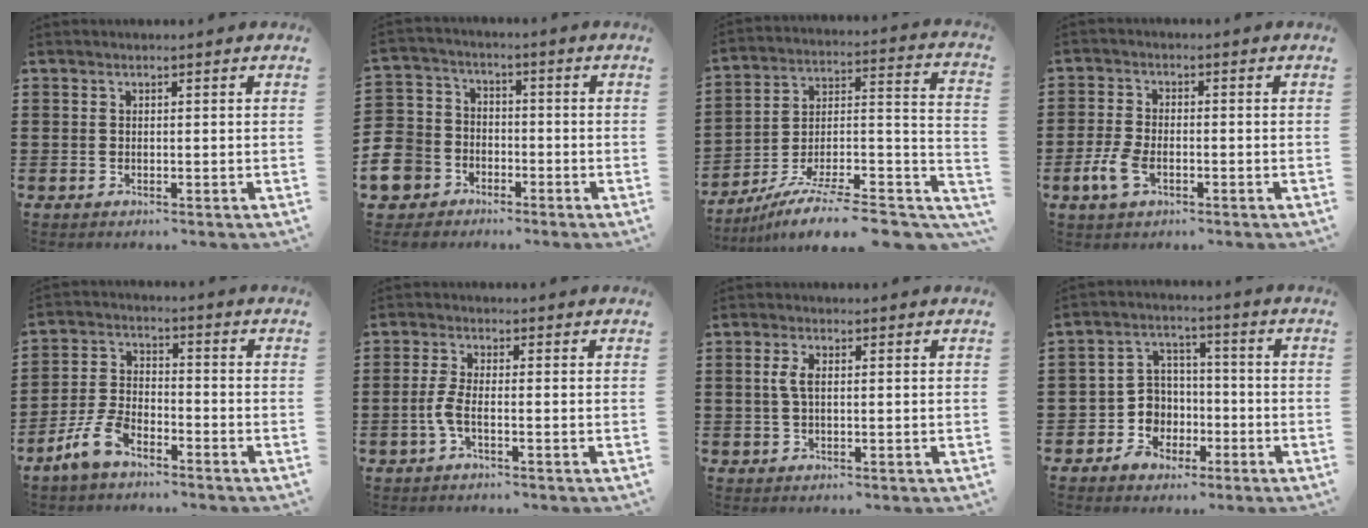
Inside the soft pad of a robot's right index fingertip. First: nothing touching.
{"total": 9.5, "force": [-5.5, 7.4, 2.4], "torque": [-0.097, 0.023, -0.113]}
{"total": 9.4, "force": [-7.2, 1.7, 5.9], "torque": [-0.085, 0.006, -0.130]}
{"total": 5.0, "force": [-2.0, 2.6, 3.7], "torque": [-0.099, -0.006, -0.043]}
{"total": 6.3, "force": [-4.5, 2.6, 3.5], "torque": [-0.100, 0.005, -0.094]}
{"total": 3.5, "force": [-1.4, 0.9, 3.1], "torque": [-0.083, -0.006, -0.033]}
{"total": 2.7, "force": [0.2, 1.1, 2.4], "torque": [-0.056, 0.002, -0.001]}
{"total": 6.4, "force": [-2.5, 5.7, 1.4], "torque": [-0.055, 0.012, -0.048]}